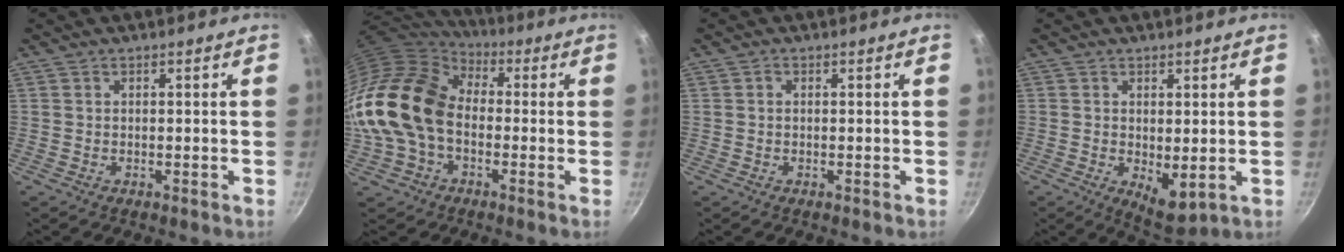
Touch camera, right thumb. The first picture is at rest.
{"total": 20.0, "force": [-1.2, 14.0, 14.2], "torque": [-0.266, 0.043, -0.035]}
{"total": 0.7, "force": [0.1, 0.6, 0.4], "torque": [-0.006, 0.005, 0.001]}
{"total": 6.0, "force": [0.0, 3.0, 5.2], "torque": [-0.064, -0.020, 0.009]}